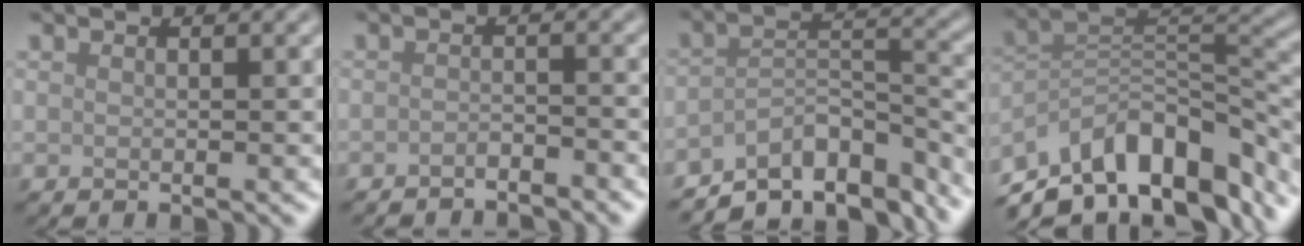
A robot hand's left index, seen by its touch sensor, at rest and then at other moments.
{"total": 1.9, "force": [-1.7, 0.3, 0.6], "torque": [-0.006, -0.001, -0.031]}
{"total": 8.6, "force": [-6.4, 3.4, 4.6], "torque": [-0.059, -0.004, -0.103]}
{"total": 12.9, "force": [-8.0, 6.2, 8.0], "torque": [-0.141, 0.013, -0.146]}